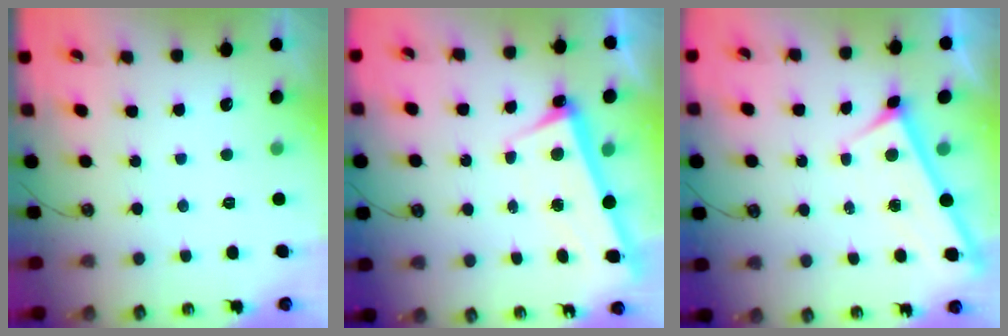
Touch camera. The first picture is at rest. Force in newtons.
{"total": 3.3, "press": 3.2, "slide": 0.8}
{"total": 2.9, "press": 2.9, "slide": 0.3}